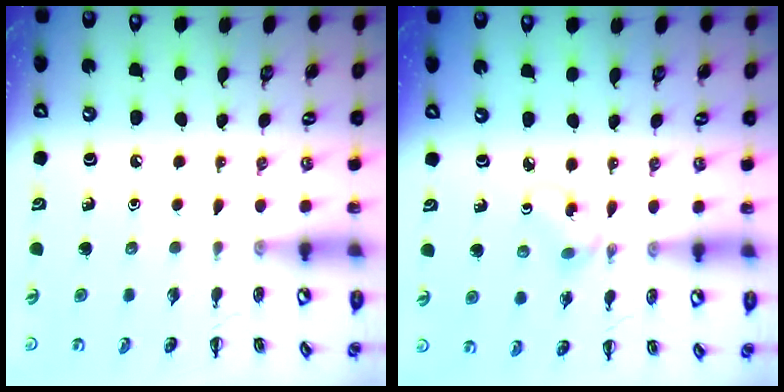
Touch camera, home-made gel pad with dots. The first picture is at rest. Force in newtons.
{"total": 2.8, "press": 2.6, "slide": 1.0}